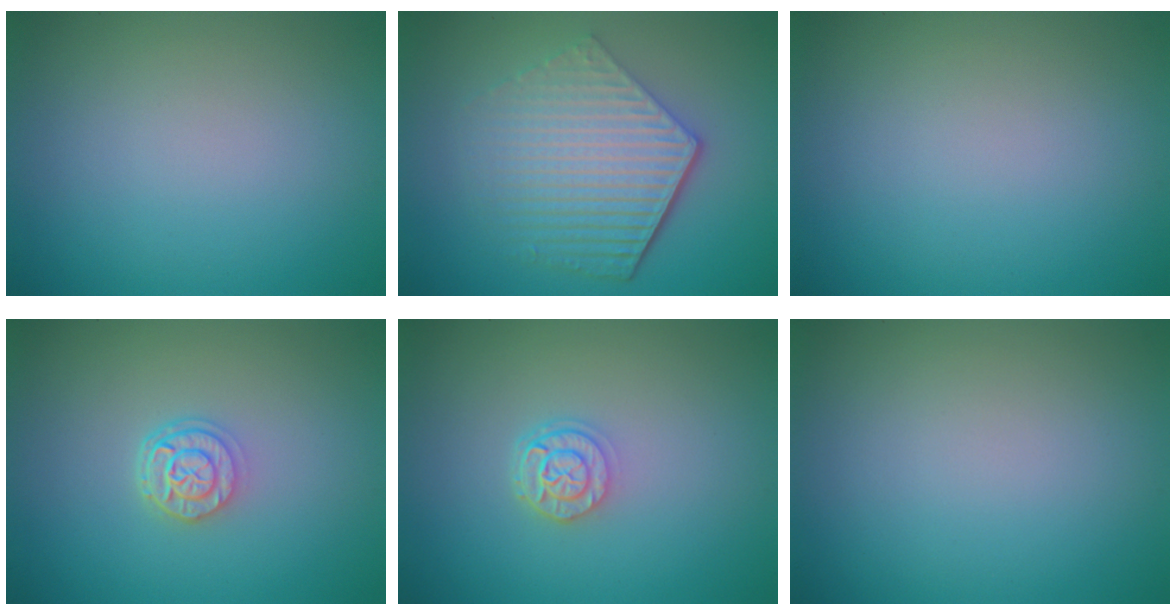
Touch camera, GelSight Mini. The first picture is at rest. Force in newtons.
{"total": 6.0, "press": 4.5, "slide": 4.0}
{"total": 0.0}
{"total": 2.6, "press": 2.1, "slide": 1.5}
{"total": 2.4, "press": 1.9, "slide": 1.5}
{"total": 0.0}